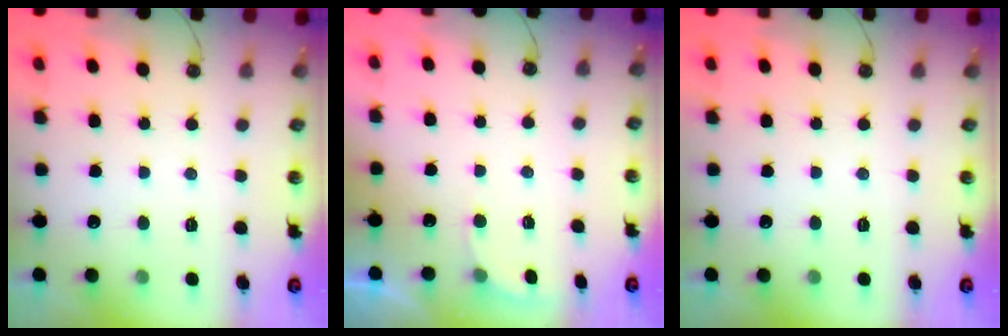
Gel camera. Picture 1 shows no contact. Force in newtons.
{"total": 3.0, "press": 2.9, "slide": 0.8}
{"total": 0.0}